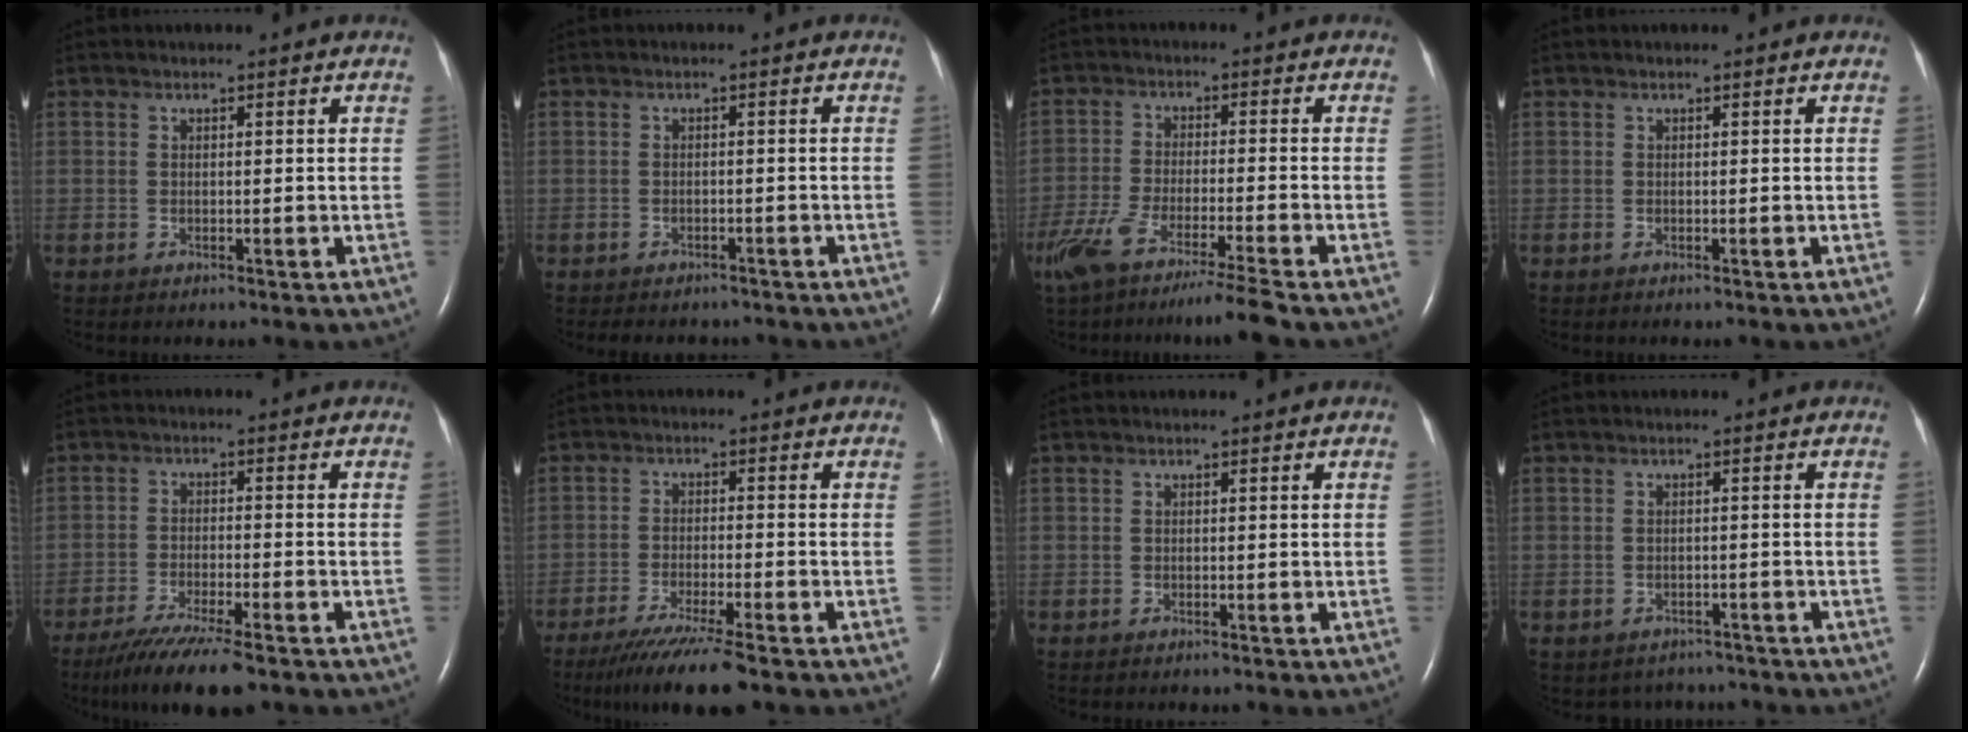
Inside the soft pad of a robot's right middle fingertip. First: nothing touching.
{"total": 6.3, "force": [-5.5, 2.5, 1.8], "torque": [-0.025, 0.003, -0.065]}
{"total": 12.1, "force": [-9.4, -1.2, 7.6], "torque": [-0.133, -0.039, -0.156]}
{"total": 0.0}
{"total": 9.5, "force": [-7.3, 0.5, 6.1], "torque": [-0.104, -0.025, -0.119]}
{"total": 9.3, "force": [-7.1, -0.3, 6.0], "torque": [-0.099, -0.027, -0.116]}
{"total": 0.0}
{"total": 4.2, "force": [-3.6, 2.0, -0.3], "torque": [0.001, 0.010, -0.044]}